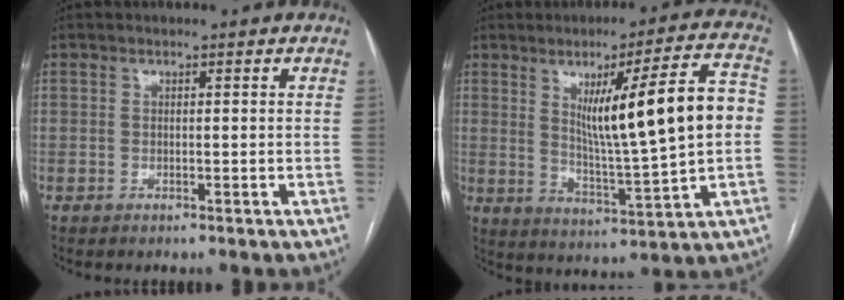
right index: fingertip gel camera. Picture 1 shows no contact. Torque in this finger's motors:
{"motor_torque": [1.33, 0.81, 0.96, 0.16]}